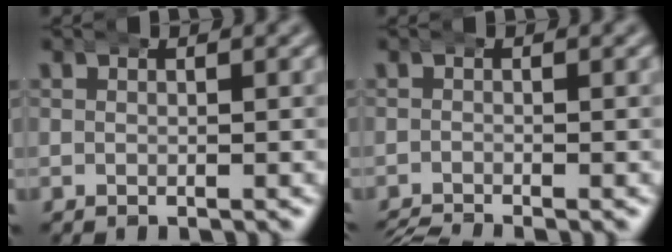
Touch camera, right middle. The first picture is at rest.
{"total": 2.3, "force": [-2.3, 0.1, 0.3], "torque": [-0.008, -0.015, -0.034]}